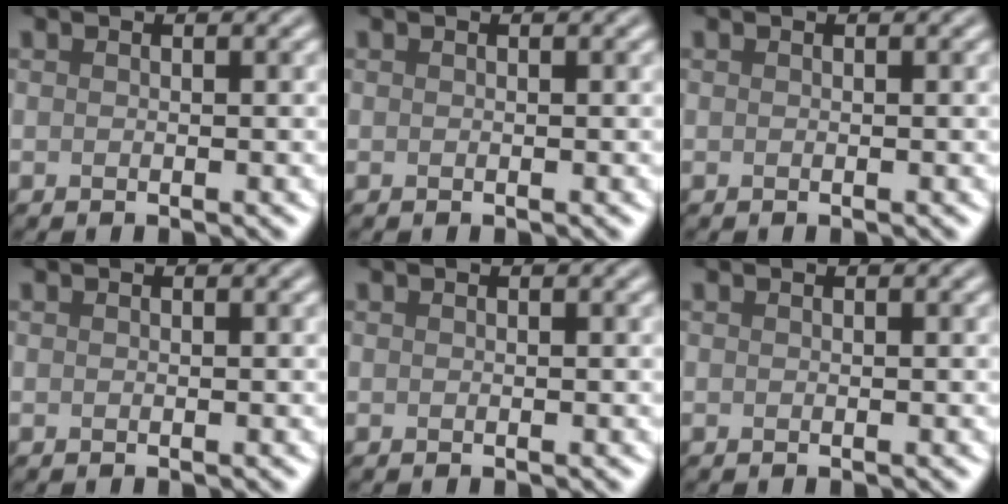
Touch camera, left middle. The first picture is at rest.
{"total": 0.0}
{"total": 0.0}
{"total": 0.0}
{"total": 0.0}
{"total": 0.0}